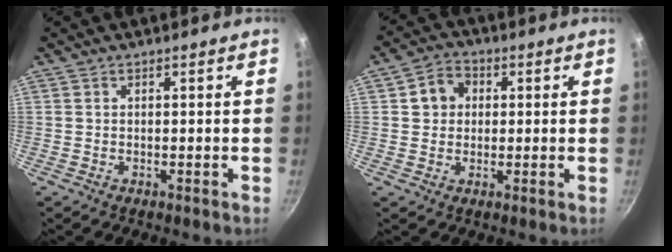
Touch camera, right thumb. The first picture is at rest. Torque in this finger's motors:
{"motor_torque": [-0.02, 0.02, 0.03, 0.03, 0.04]}